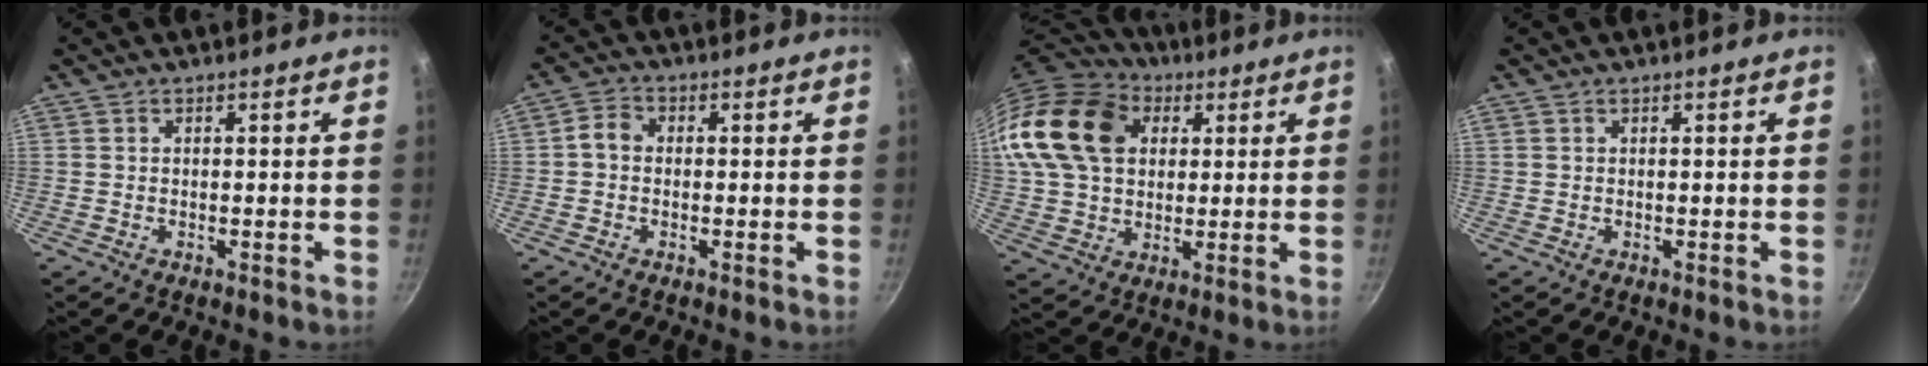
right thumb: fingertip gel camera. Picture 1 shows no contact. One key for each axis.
{"total": 2.8, "fx": -0.3, "fy": 2.3, "fz": 1.6, "tx": -0.032, "ty": 0.012, "tz": -0.016}
{"total": 20.0, "fx": 6.1, "fy": 14.7, "fz": 12.2, "tx": -0.219, "ty": 0.014, "tz": 0.105}
{"total": 0.0}